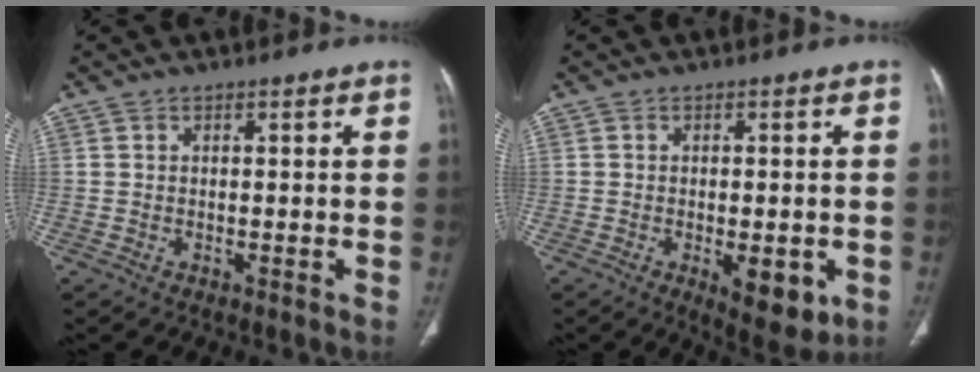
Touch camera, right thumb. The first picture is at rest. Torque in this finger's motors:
{"motor_torque": [1.00, 1.35, -0.12, 0.08, 0.24]}